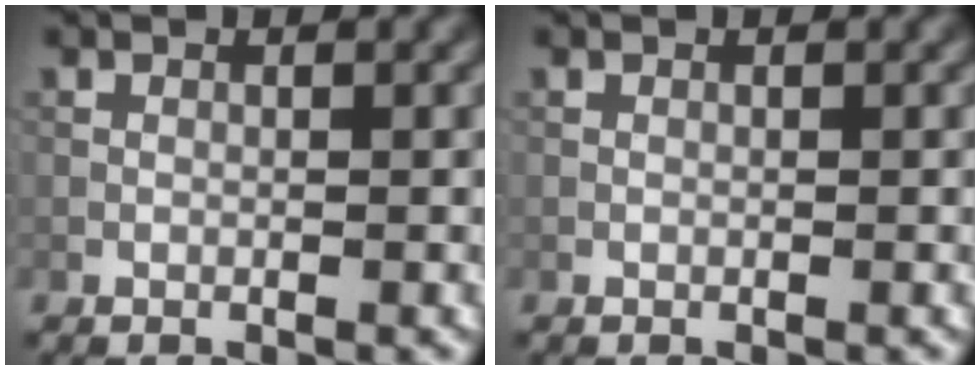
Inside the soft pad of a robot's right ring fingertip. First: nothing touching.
{"total": 0.0}